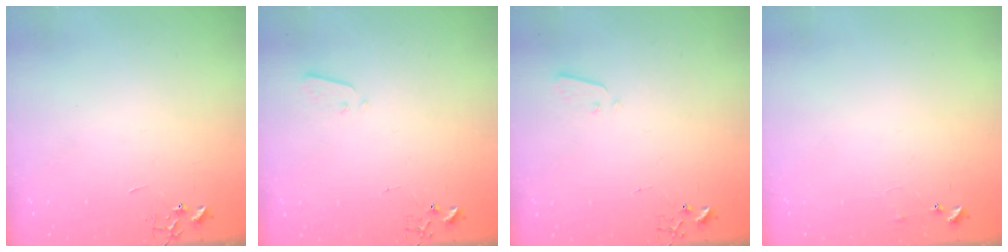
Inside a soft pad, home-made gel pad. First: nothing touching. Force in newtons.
{"total": 2.1, "press": 2.0, "slide": 0.4}
{"total": 2.1, "press": 2.0, "slide": 0.4}
{"total": 6.4, "press": 6.3, "slide": 0.5}